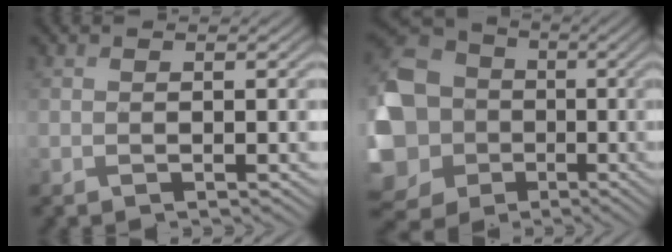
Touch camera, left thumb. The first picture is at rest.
{"total": 19.6, "force": [-3.5, 17.9, 7.1], "torque": [-0.246, -0.009, -0.084]}